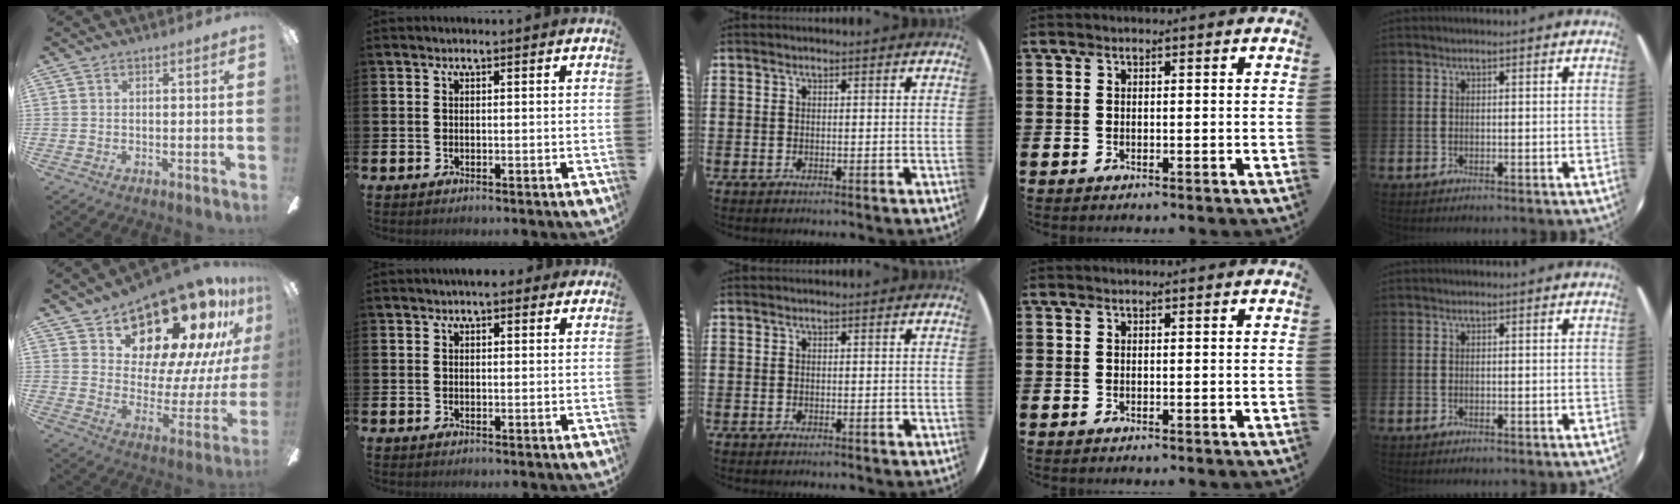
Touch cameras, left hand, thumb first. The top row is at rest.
{"thumb": {"total": 21.5, "force": [16.5, 8.9, 10.4], "torque": [-0.141, -0.132, 0.280]}, "index": {"total": 2.1, "force": [1.8, 0.7, 0.6], "torque": [-0.003, -0.001, 0.032]}}